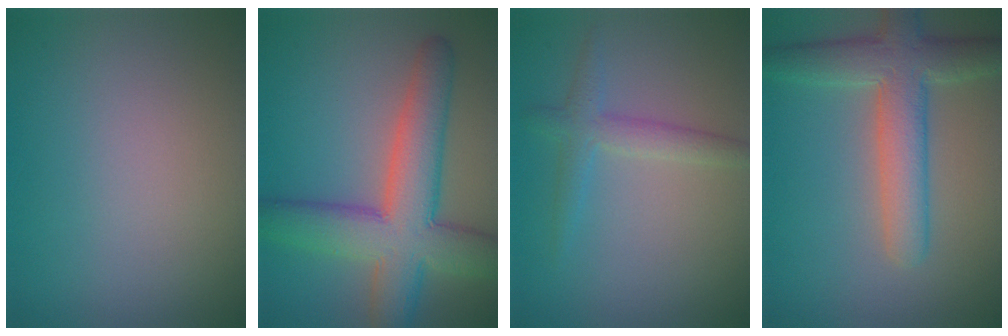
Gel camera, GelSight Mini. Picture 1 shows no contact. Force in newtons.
{"total": 8.7, "press": 8.7, "slide": 0.5}
{"total": 2.3, "press": 2.3, "slide": 0.1}
{"total": 5.8, "press": 5.8, "slide": 0.4}